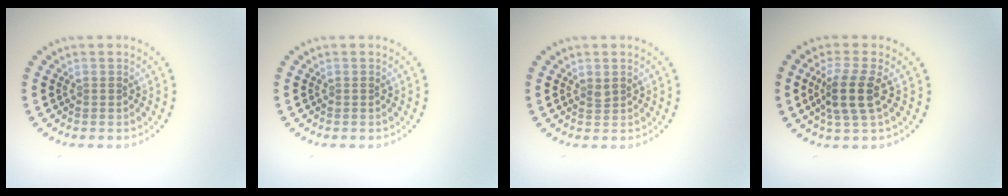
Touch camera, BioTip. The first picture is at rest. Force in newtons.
{"total": 0.0}
{"total": 0.7, "press": 0.6, "slide": 0.4}
{"total": 3.4, "press": 2.8, "slide": 1.9}